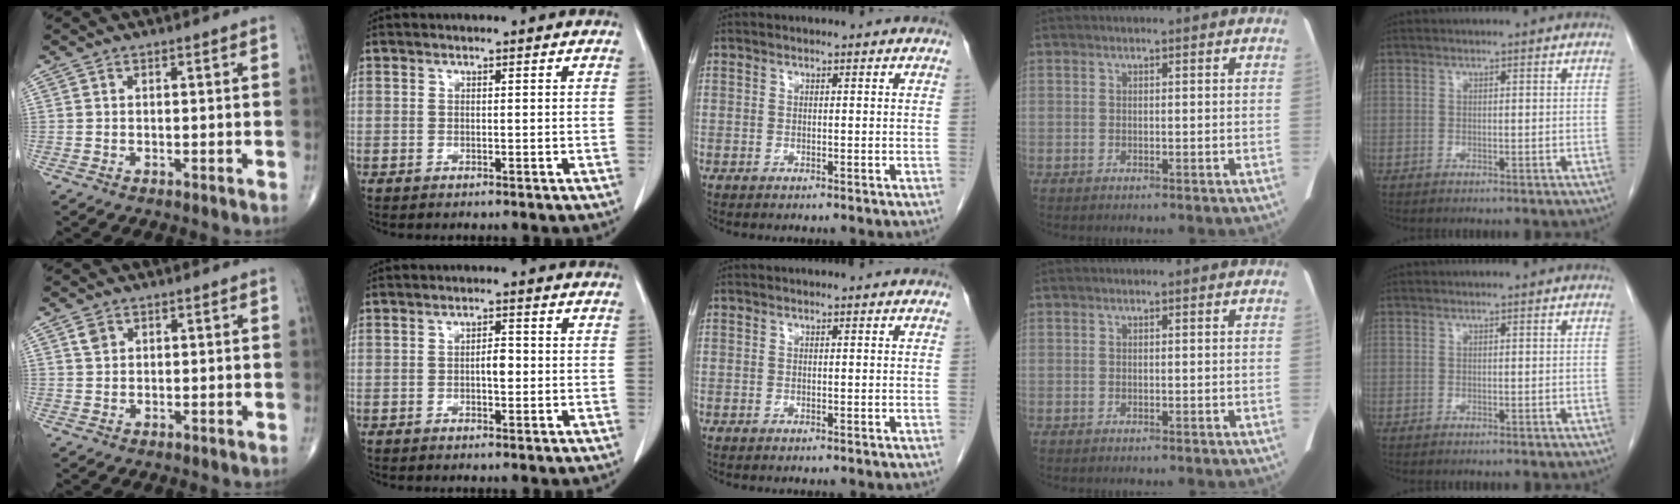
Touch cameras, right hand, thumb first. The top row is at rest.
{"thumb": {"total": 1.8, "force": [1.0, 1.3, 0.8], "torque": [-0.006, -0.001, 0.017]}, "index": {"total": 2.1, "force": [-0.3, 0.9, 1.9], "torque": [-0.029, 0.004, -0.005]}}